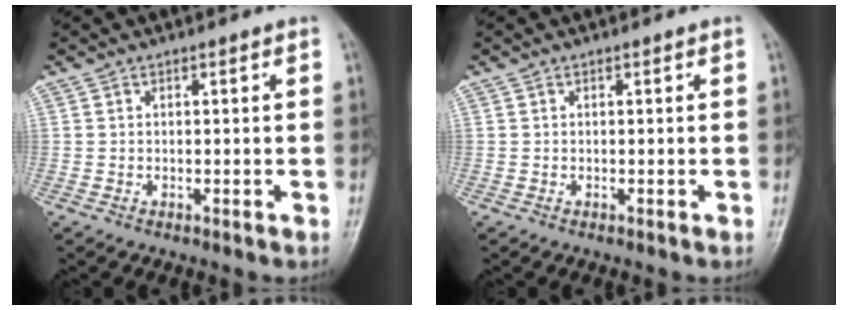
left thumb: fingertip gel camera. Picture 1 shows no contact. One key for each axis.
{"total": 0.0}